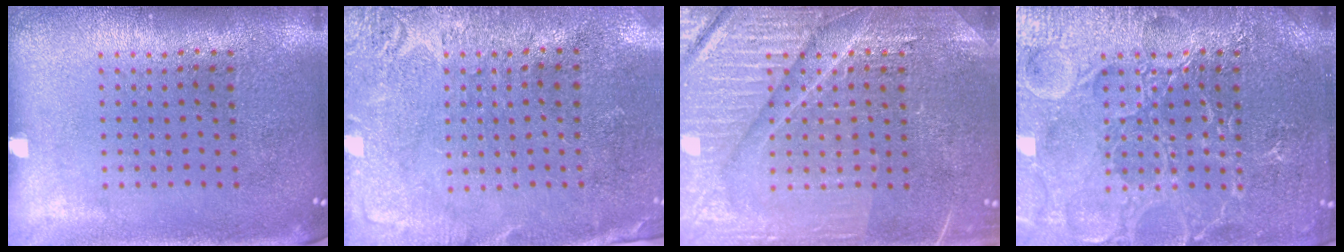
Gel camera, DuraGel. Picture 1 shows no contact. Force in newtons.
{"total": 2.8, "press": 2.6, "slide": 0.9}
{"total": 4.4, "press": 4.3, "slide": 0.6}
{"total": 6.9, "press": 6.9, "slide": 0.9}